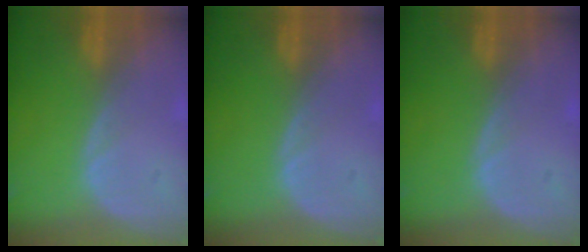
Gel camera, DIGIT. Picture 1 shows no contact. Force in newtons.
{"total": 0.0}
{"total": 0.0}